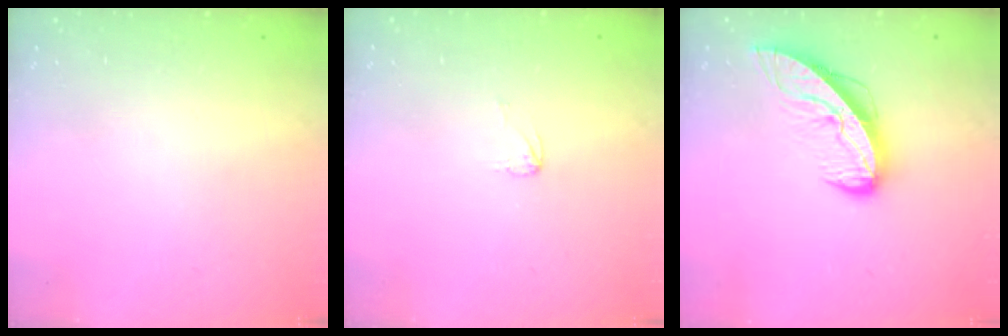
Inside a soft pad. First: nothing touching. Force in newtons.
{"total": 2.6, "press": 2.6, "slide": 0.2}
{"total": 8.6, "press": 8.6, "slide": 0.9}